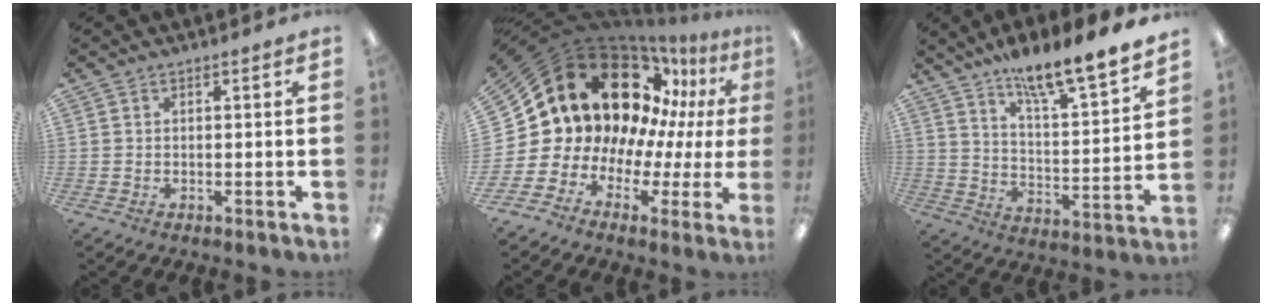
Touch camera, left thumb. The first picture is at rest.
{"total": 22.8, "force": [9.6, 16.6, 12.4], "torque": [-0.228, -0.084, 0.211]}
{"total": 13.4, "force": [11.6, 1.9, 6.4], "torque": [-0.104, -0.084, 0.194]}